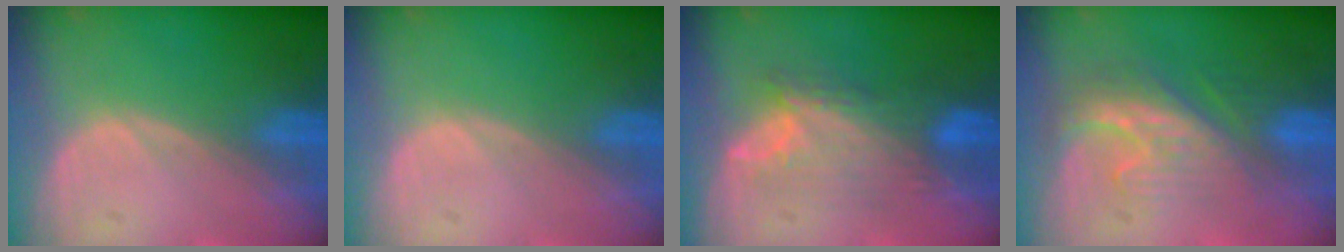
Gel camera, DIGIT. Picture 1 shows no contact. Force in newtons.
{"total": 0.0}
{"total": 7.6, "press": 7.3, "slide": 2.2}
{"total": 8.6, "press": 7.3, "slide": 4.6}